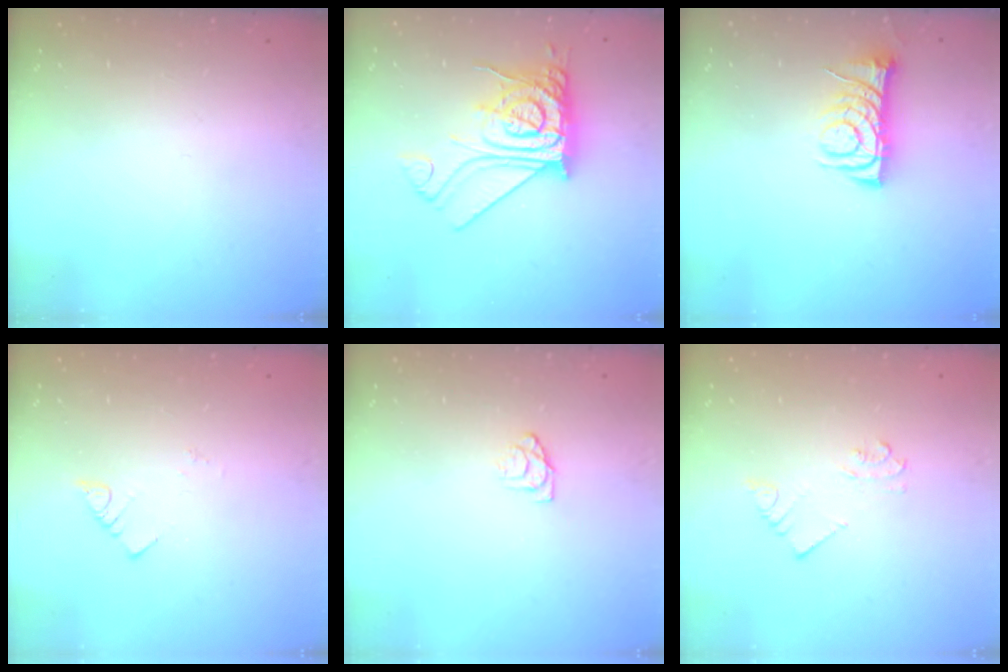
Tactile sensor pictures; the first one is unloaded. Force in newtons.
{"total": 15.8, "press": 15.7, "slide": 1.4}
{"total": 7.6, "press": 7.5, "slide": 0.9}
{"total": 1.9, "press": 1.9, "slide": 0.1}
{"total": 4.5, "press": 4.5, "slide": 0.3}
{"total": 3.2, "press": 3.2, "slide": 0.2}